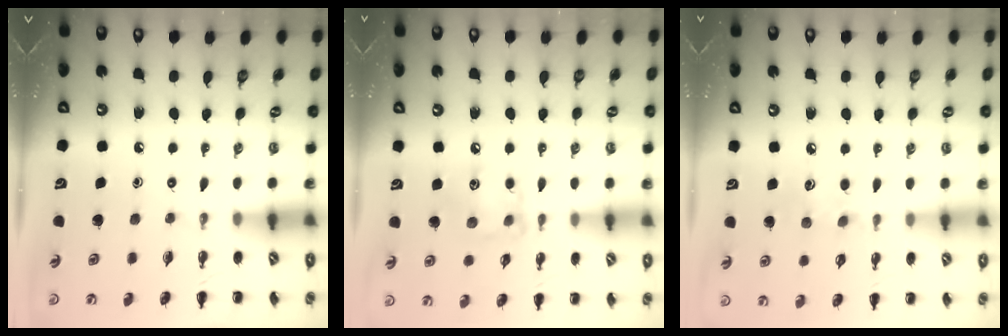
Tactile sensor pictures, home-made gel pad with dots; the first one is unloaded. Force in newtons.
{"total": 8.3, "press": 8.2, "slide": 0.4}
{"total": 6.5, "press": 6.3, "slide": 1.6}